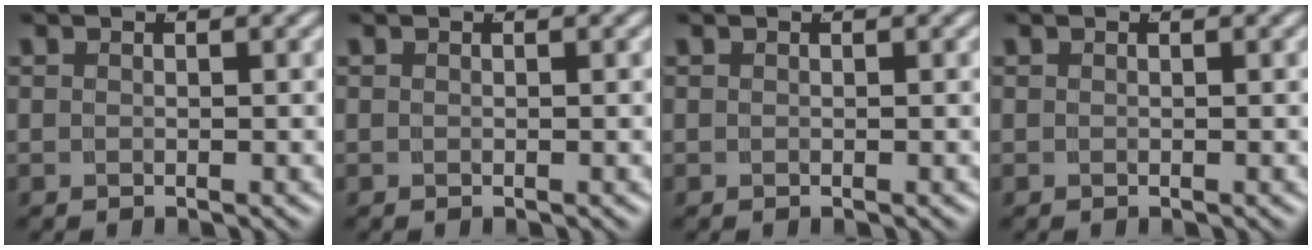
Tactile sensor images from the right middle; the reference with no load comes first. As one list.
[{"total": 0.0}, {"total": 0.0}, {"total": 0.0}]